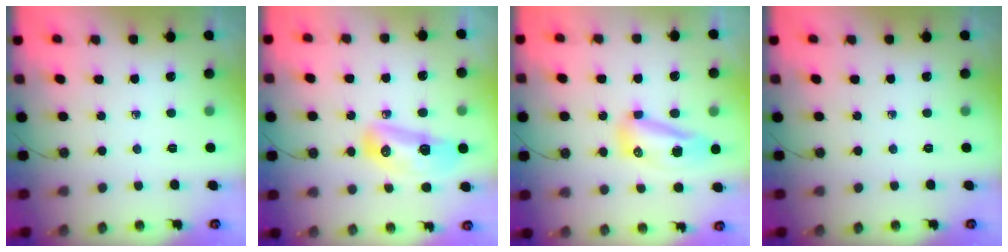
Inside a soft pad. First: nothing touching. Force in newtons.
{"total": 17.9, "press": 14.0, "slide": 11.1}
{"total": 12.1, "press": 10.7, "slide": 5.6}
{"total": 0.0}